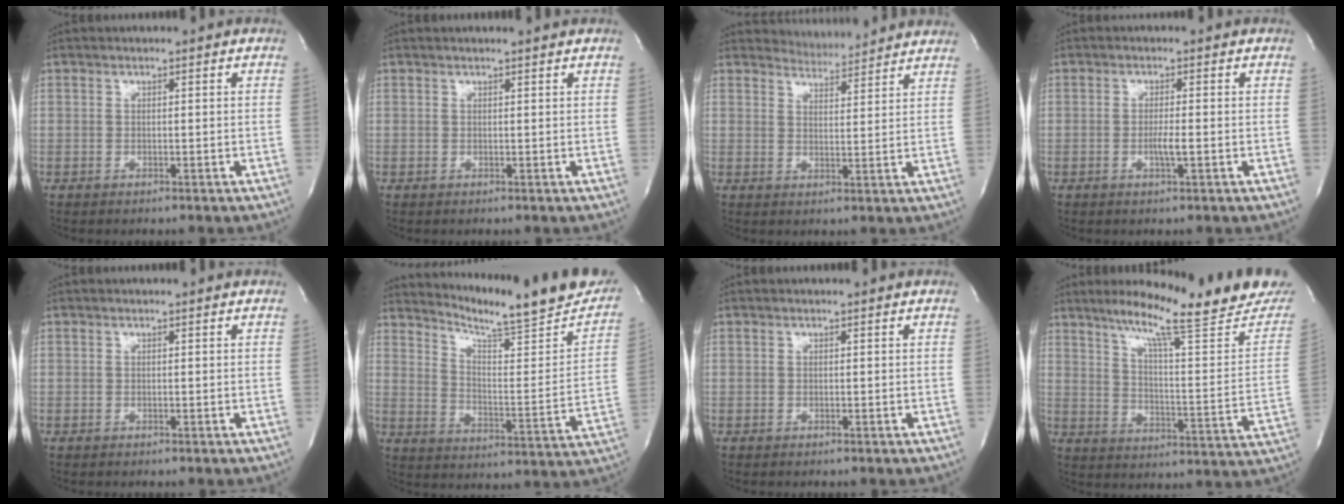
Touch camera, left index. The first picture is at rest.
{"total": 1.5, "force": [1.5, -0.3, 0.4], "torque": [-0.010, 0.000, 0.016]}
{"total": 6.0, "force": [5.9, 0.6, 0.0], "torque": [-0.010, 0.004, 0.075]}
{"total": 2.2, "force": [-0.7, -0.1, 2.0], "torque": [-0.042, -0.006, -0.013]}
{"total": 0.0}
{"total": 20.7, "force": [18.7, 1.6, 8.8], "torque": [-0.132, -0.066, 0.246]}
{"total": 0.0}
{"total": 21.9, "force": [18.2, 1.2, 12.1], "torque": [-0.174, -0.051, 0.241]}